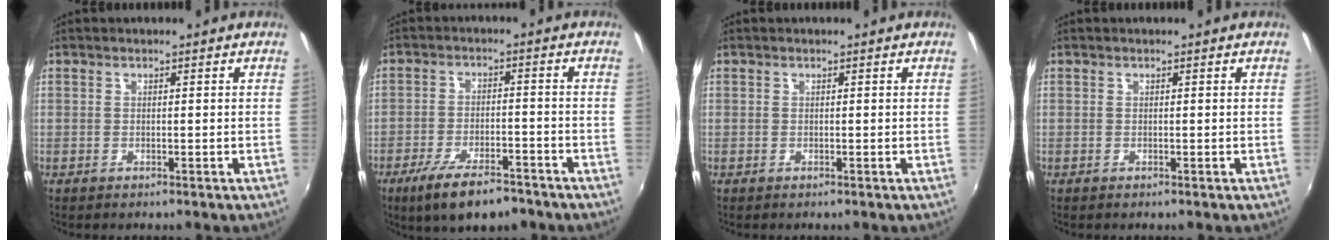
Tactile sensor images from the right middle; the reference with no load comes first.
{"total": 10.6, "force": [-7.6, 3.4, 6.5], "torque": [-0.142, -0.021, -0.126]}
{"total": 0.0}
{"total": 0.0}